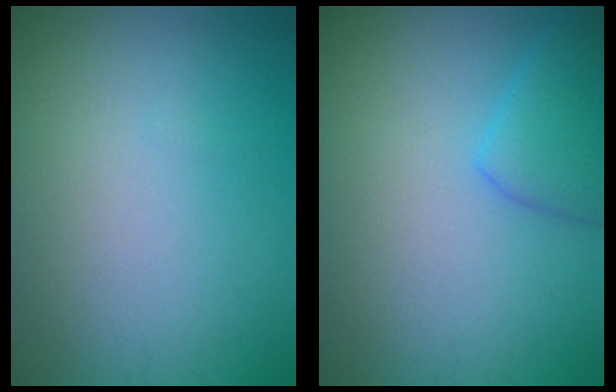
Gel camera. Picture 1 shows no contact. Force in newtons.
{"total": 2.8, "press": 2.7, "slide": 0.2}